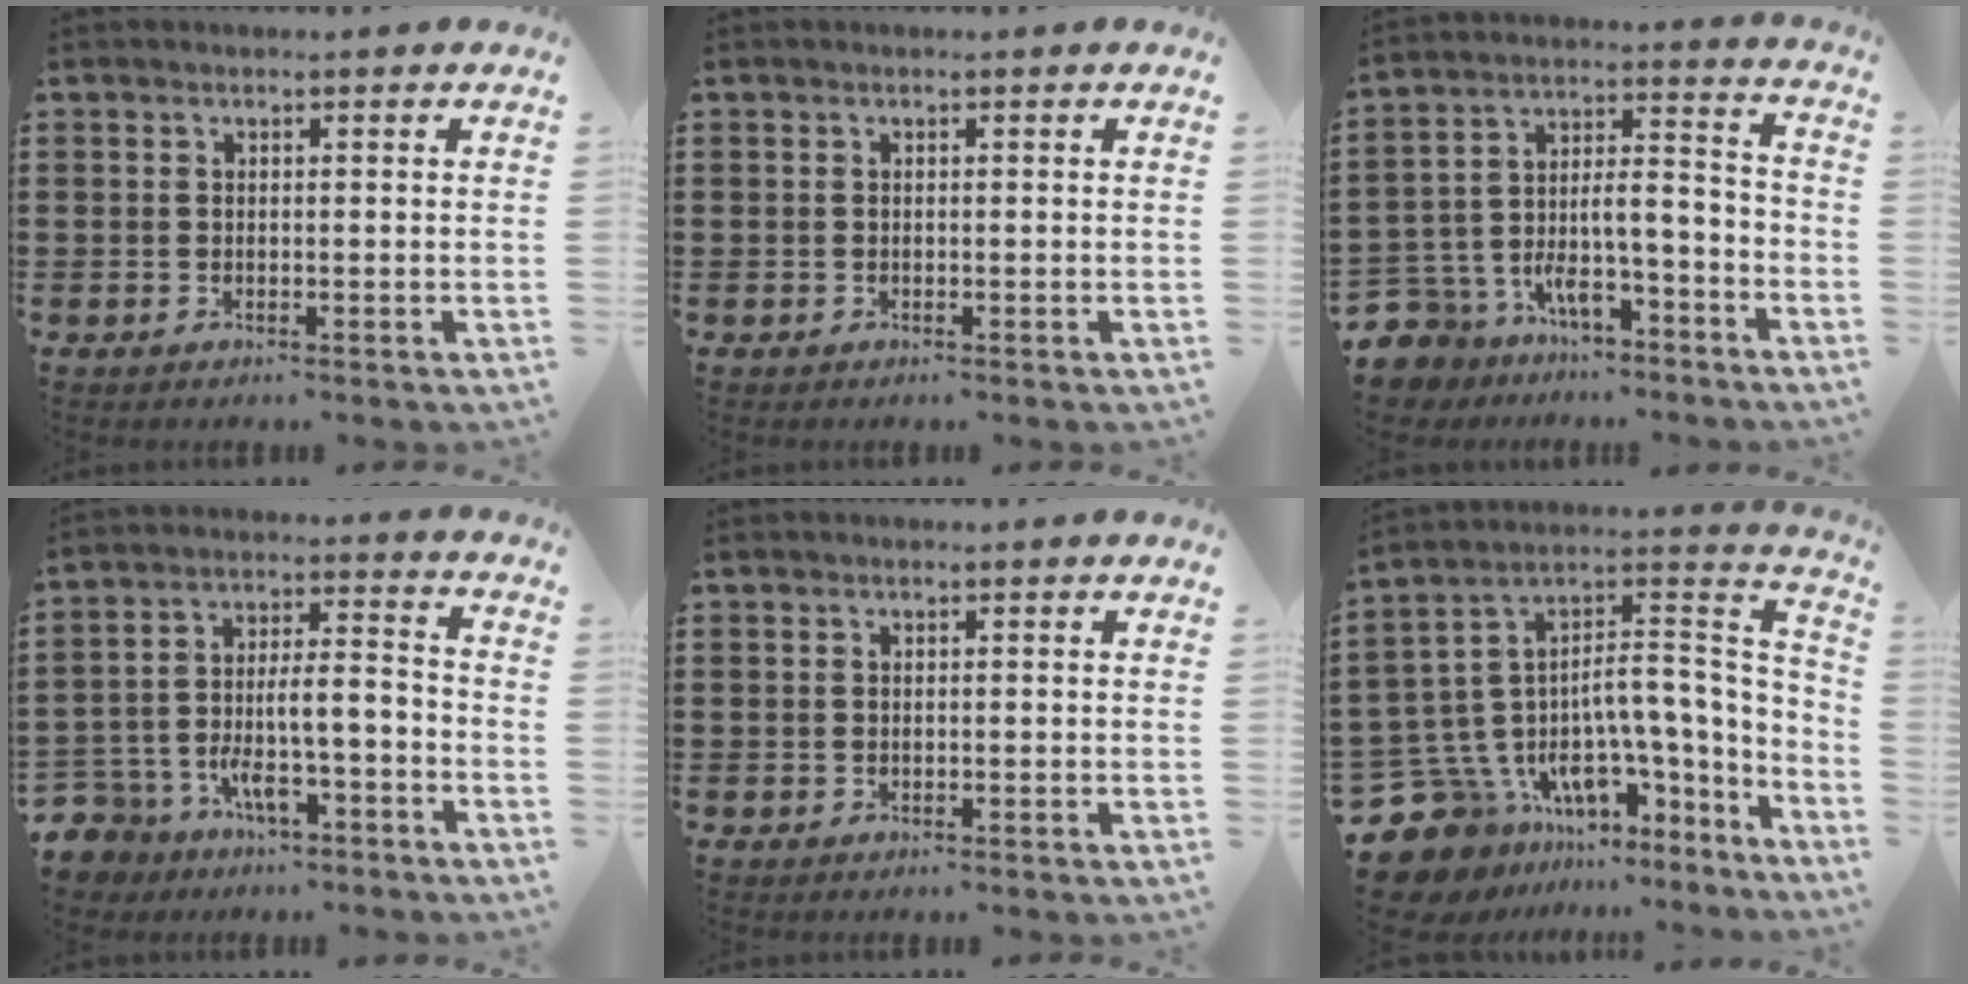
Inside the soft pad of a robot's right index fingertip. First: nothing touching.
{"total": 0.0}
{"total": 7.8, "force": [-6.3, 3.1, 3.3], "torque": [-0.076, 0.000, -0.125]}
{"total": 8.3, "force": [-5.9, 3.3, 4.9], "torque": [-0.106, 0.002, -0.118]}
{"total": 0.0}
{"total": 10.1, "force": [-5.7, 6.2, 5.5], "torque": [-0.134, -0.023, -0.104]}